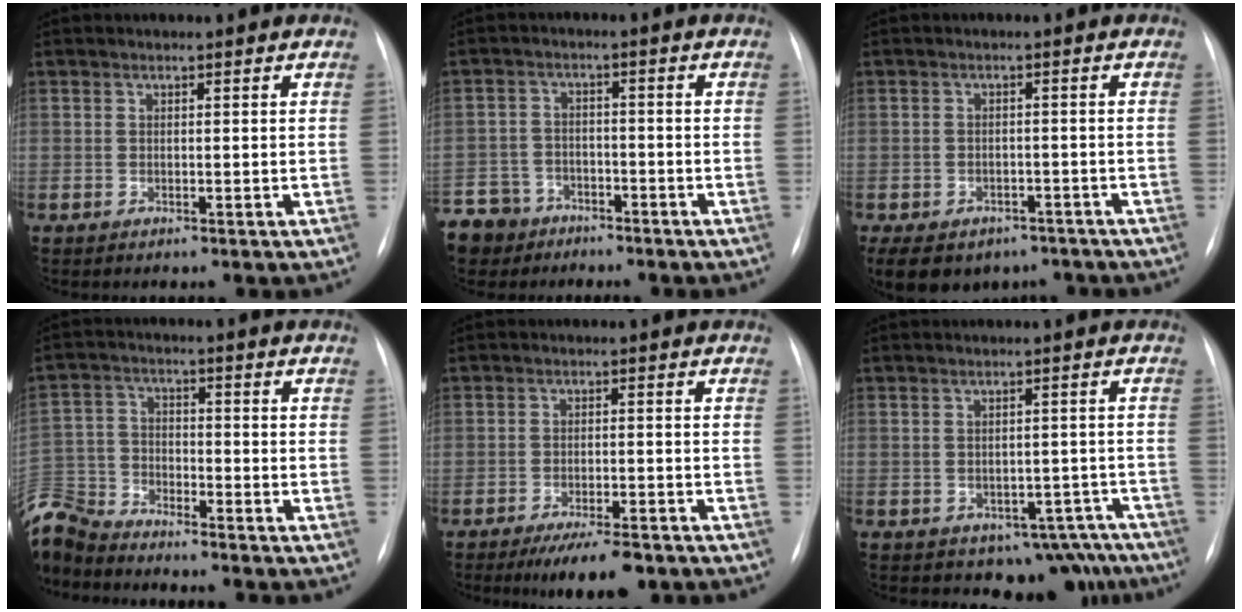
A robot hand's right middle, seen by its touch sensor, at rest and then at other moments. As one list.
[{"total": 9.9, "force": [-7.2, 6.7, 1.3], "torque": [-0.050, 0.002, -0.125]}, {"total": 19.2, "force": [-11.8, 13.2, 7.3], "torque": [-0.229, -0.005, -0.143]}, {"total": 11.3, "force": [-10.8, 2.7, 1.9], "torque": [-0.054, 0.010, -0.215]}, {"total": 7.5, "force": [-5.5, 2.0, 4.6], "torque": [-0.064, -0.009, -0.083]}, {"total": 8.9, "force": [-6.9, 5.3, 2.0], "torque": [0.010, 0.025, -0.080]}]